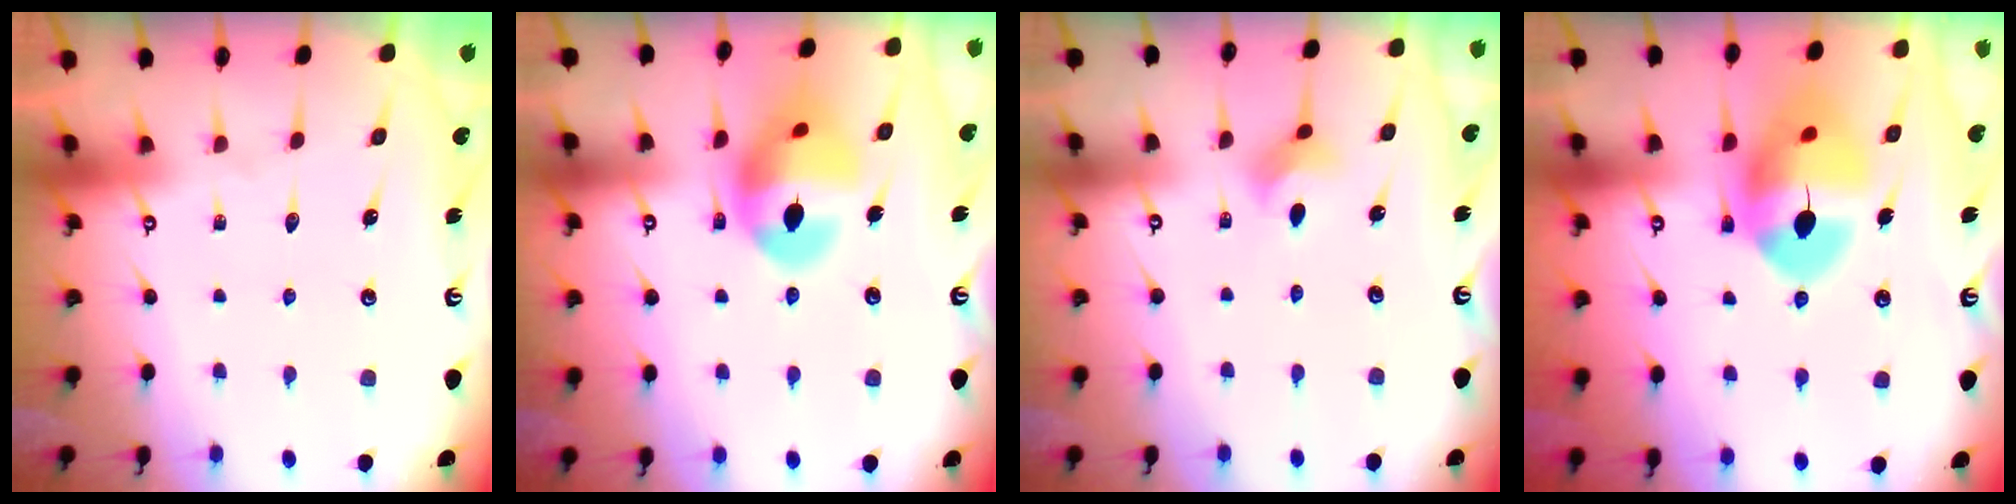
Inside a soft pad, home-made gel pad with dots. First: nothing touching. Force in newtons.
{"total": 14.4, "press": 13.5, "slide": 5.0}
{"total": 5.2, "press": 5.0, "slide": 1.4}
{"total": 13.6, "press": 13.5, "slide": 1.6}